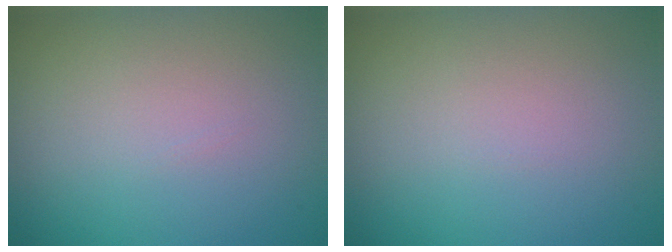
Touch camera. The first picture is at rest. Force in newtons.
{"total": 0.0}